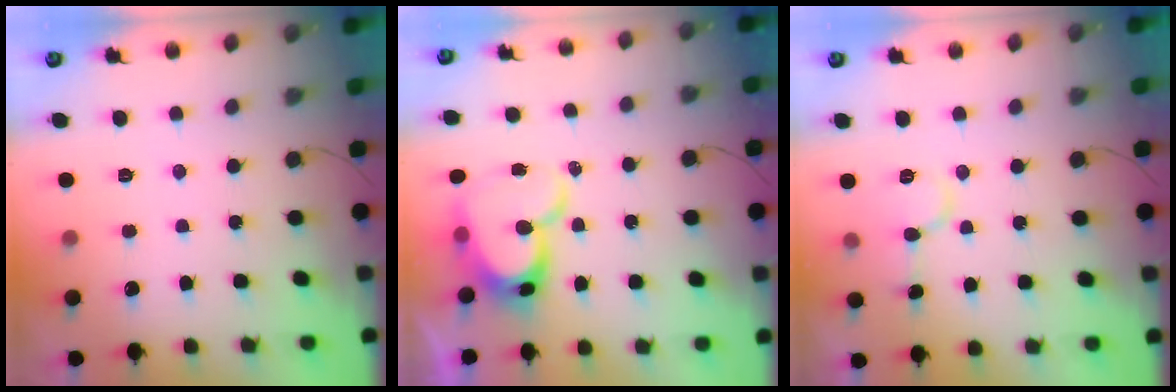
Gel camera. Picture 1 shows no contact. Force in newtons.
{"total": 14.8, "press": 14.7, "slide": 1.4}
{"total": 8.3, "press": 8.3, "slide": 0.5}